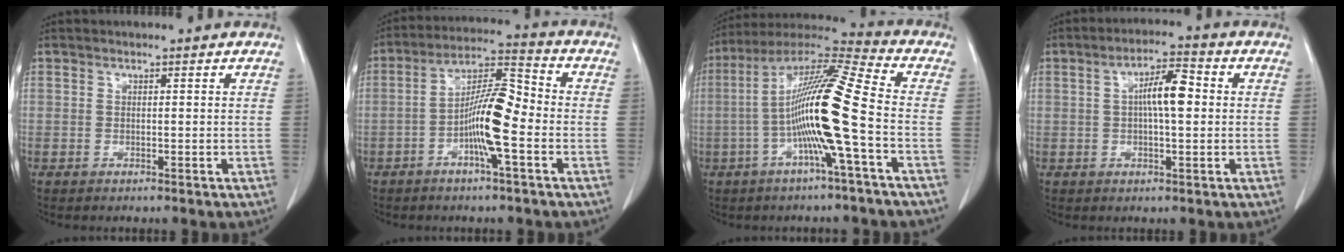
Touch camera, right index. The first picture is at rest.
{"total": 9.9, "force": [-2.7, 1.3, 9.4], "torque": [-0.175, 0.018, -0.052]}
{"total": 15.3, "force": [-2.9, -0.7, 15.0], "torque": [-0.277, 0.011, -0.068]}
{"total": 6.5, "force": [0.7, 1.6, 6.2], "torque": [-0.113, 0.016, 0.010]}